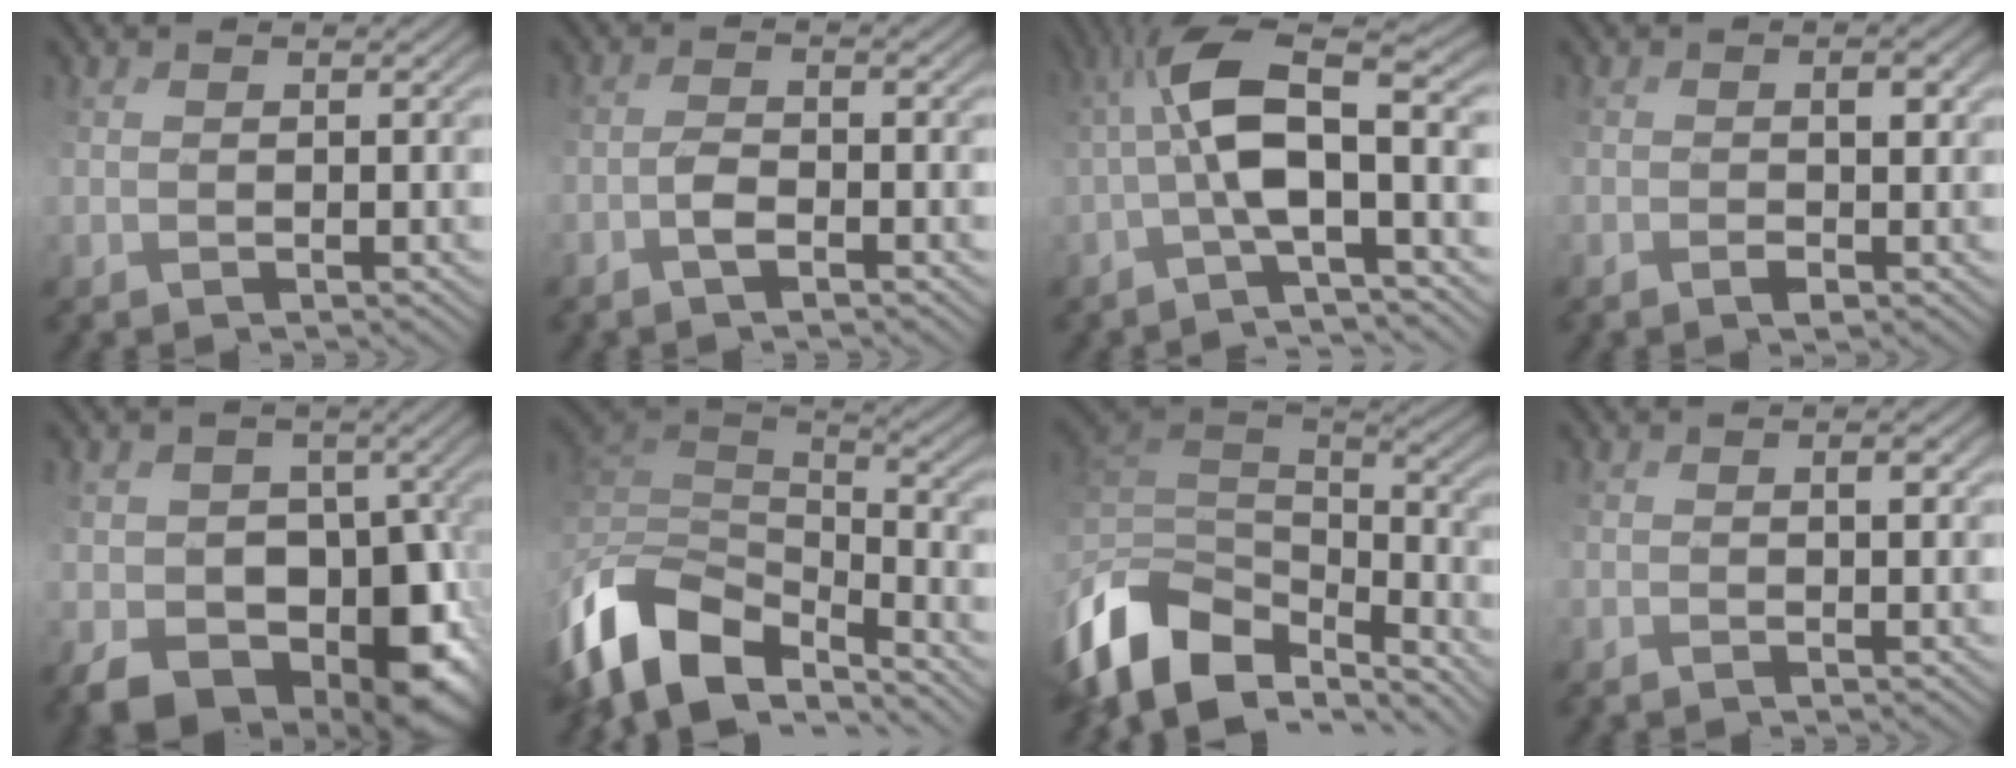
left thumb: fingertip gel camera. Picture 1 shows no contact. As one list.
[{"total": 1.5, "force": [-0.9, -0.4, 1.1], "torque": [-0.019, 0.010, -0.022]}, {"total": 8.4, "force": [-1.1, 1.0, 8.3], "torque": [-0.137, 0.024, -0.029]}, {"total": 2.8, "force": [-0.3, 1.2, 2.5], "torque": [-0.043, 0.007, -0.006]}, {"total": 12.3, "force": [-4.1, 8.7, 7.7], "torque": [-0.124, -0.027, -0.054]}, {"total": 11.0, "force": [-5.0, 6.4, 7.3], "torque": [-0.181, -0.002, -0.080]}, {"total": 11.1, "force": [-4.2, 7.6, 7.0], "torque": [-0.189, -0.011, -0.055]}, {"total": 1.9, "force": [0.2, 0.6, 1.7], "torque": [-0.030, 0.006, 0.001]}]